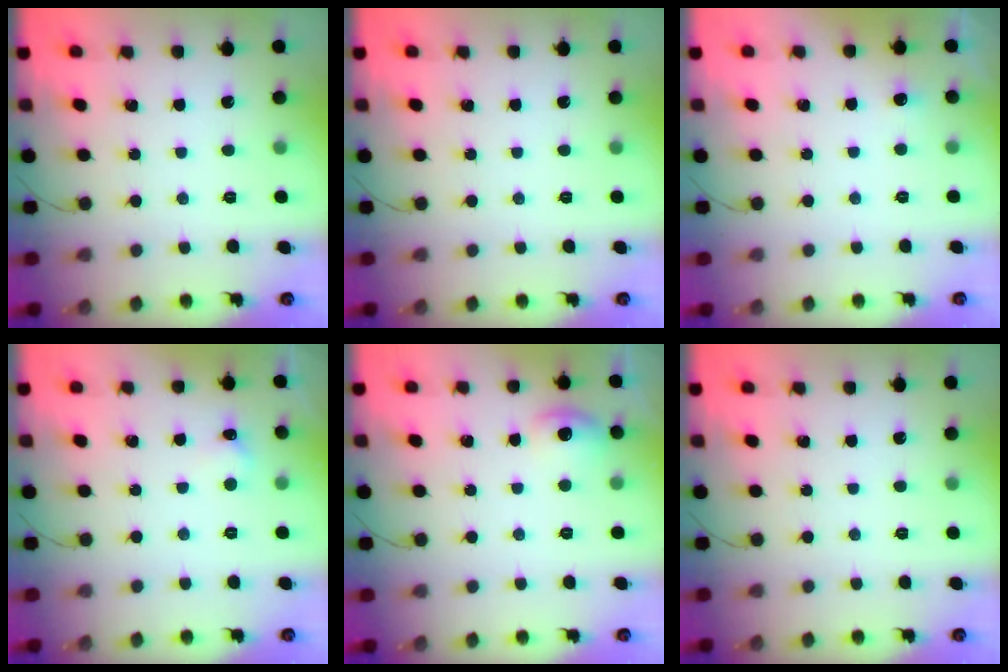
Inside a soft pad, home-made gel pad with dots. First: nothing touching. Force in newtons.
{"total": 0.0}
{"total": 11.3, "press": 2.9, "slide": 10.9}
{"total": 5.5, "press": 5.3, "slide": 1.4}
{"total": 6.8, "press": 6.6, "slide": 1.7}
{"total": 0.0}